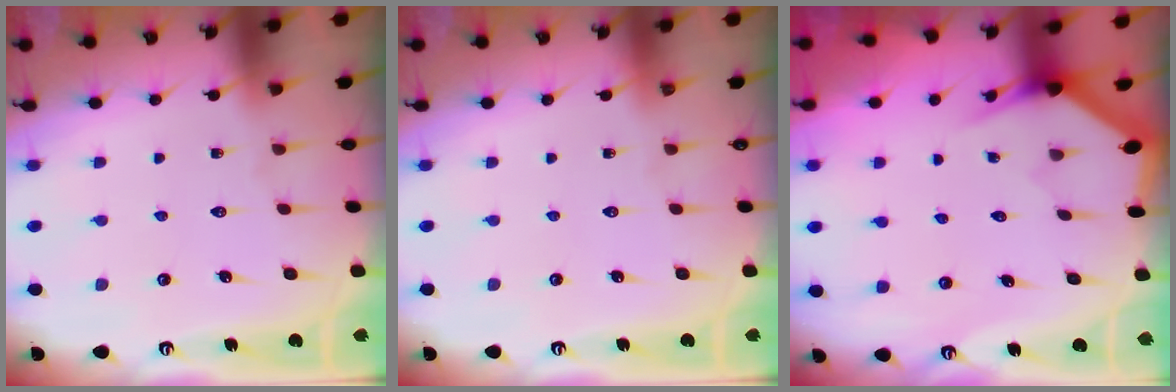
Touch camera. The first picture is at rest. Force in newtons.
{"total": 0.0}
{"total": 3.1, "press": 3.1, "slide": 0.2}